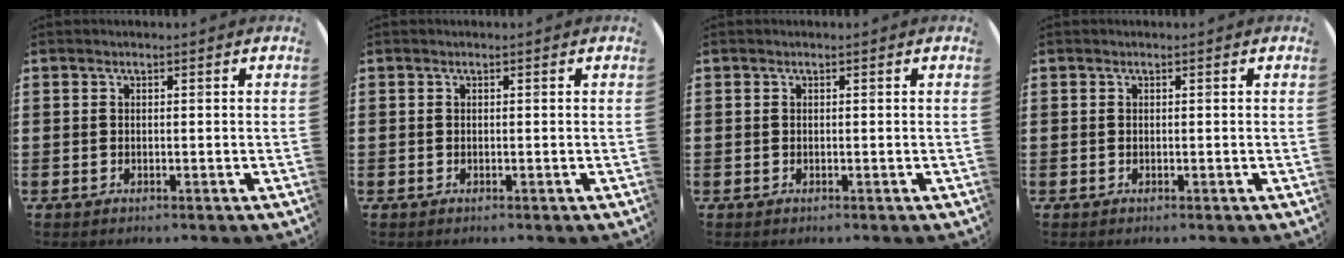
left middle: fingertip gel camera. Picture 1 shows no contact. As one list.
[{"total": 0.0}, {"total": 0.0}, {"total": 0.0}]